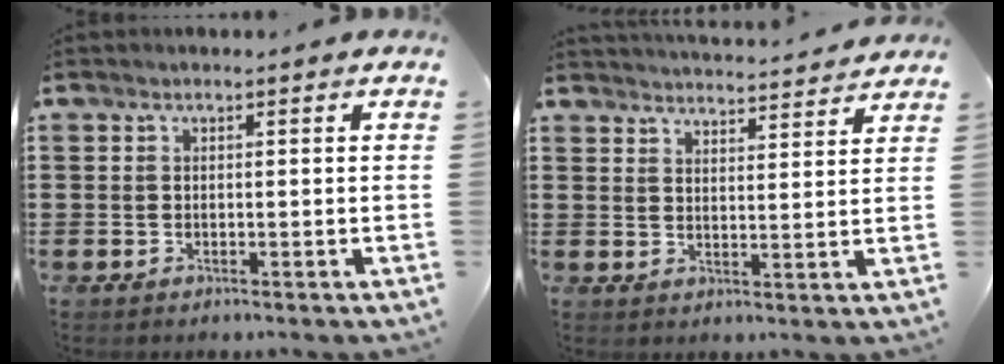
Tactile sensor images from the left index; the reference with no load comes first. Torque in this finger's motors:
{"motor_torque": [2.14, 0.00, 0.00, 0.01]}